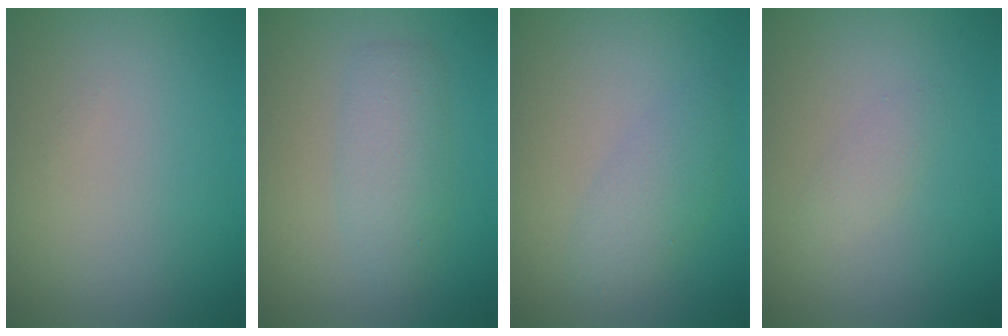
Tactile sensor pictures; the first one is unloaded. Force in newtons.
{"total": 2.9, "press": 2.9, "slide": 0.1}
{"total": 2.5, "press": 2.5, "slide": 0.1}
{"total": 1.1, "press": 1.1, "slide": 0.0}